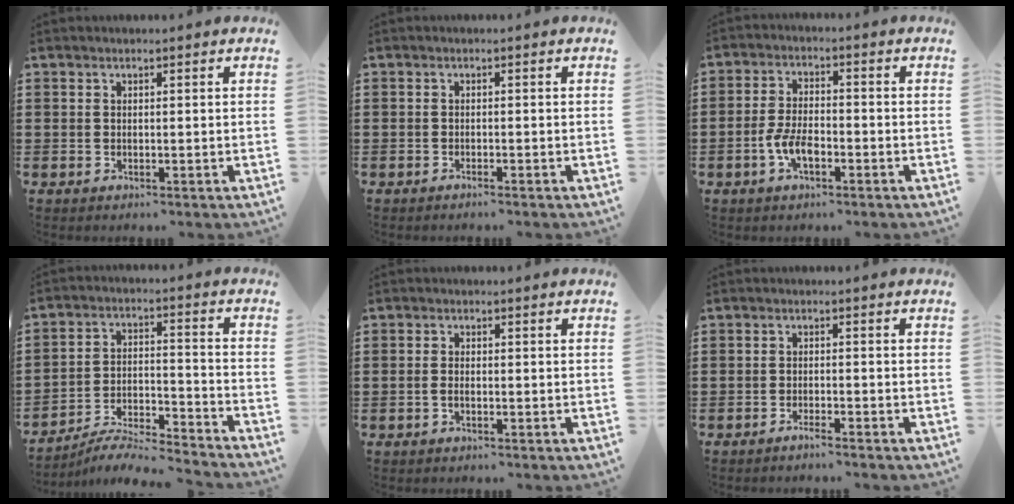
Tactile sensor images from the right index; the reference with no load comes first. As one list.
[{"total": 0.9, "force": [-0.8, -0.1, 0.2], "torque": [-0.005, -0.003, -0.017]}, {"total": 4.8, "force": [-2.0, 2.1, 3.8], "torque": [-0.093, -0.004, -0.042]}, {"total": 6.0, "force": [-5.7, 0.6, 1.8], "torque": [-0.040, -0.005, -0.114]}, {"total": 1.1, "force": [-0.5, 0.2, 1.0], "torque": [-0.021, -0.005, -0.008]}, {"total": 1.7, "force": [-1.6, -0.3, 0.5], "torque": [-0.008, 0.000, -0.031]}]